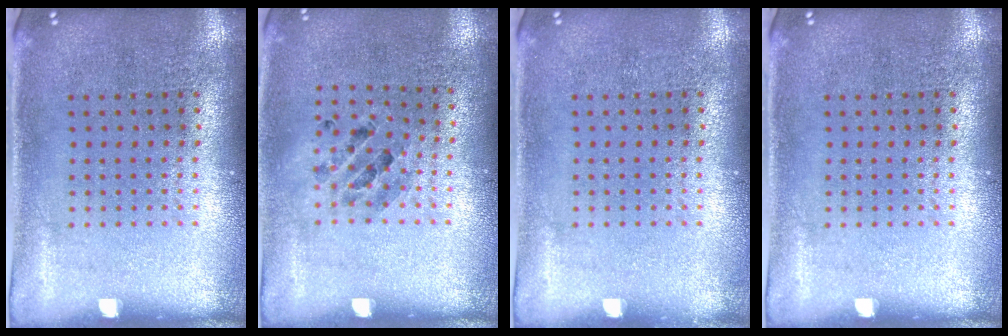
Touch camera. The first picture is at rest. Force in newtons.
{"total": 0.9, "press": 0.9, "slide": 0.1}
{"total": 0.0}
{"total": 0.0}